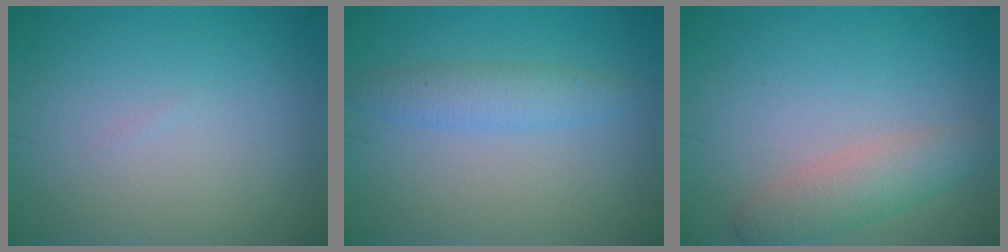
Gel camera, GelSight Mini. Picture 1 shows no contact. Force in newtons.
{"total": 2.5, "press": 2.5, "slide": 0.2}
{"total": 3.2, "press": 3.2, "slide": 0.1}